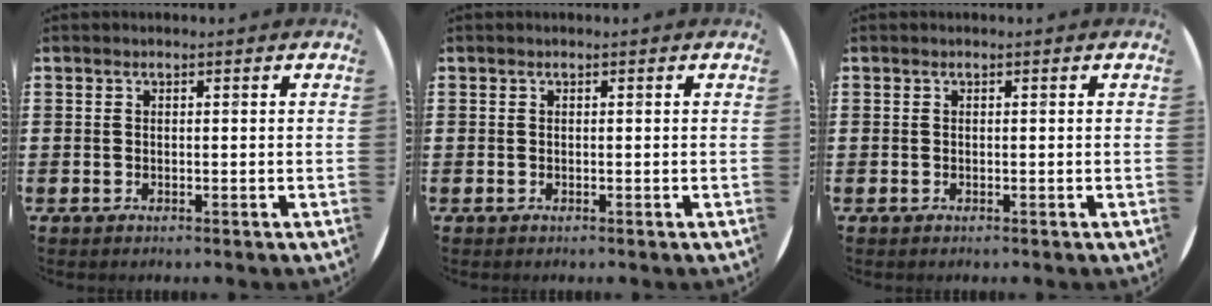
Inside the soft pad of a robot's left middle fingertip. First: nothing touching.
{"total": 0.0}
{"total": 0.0}